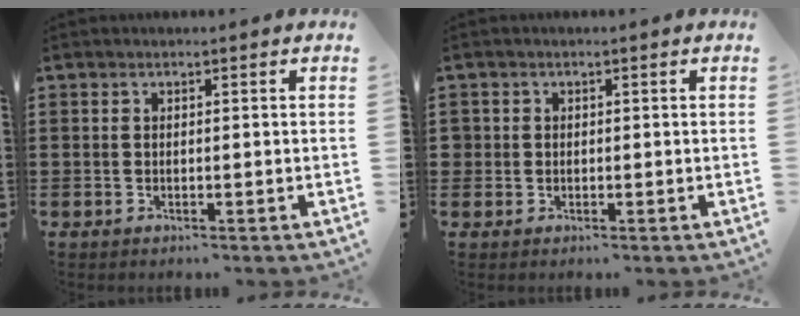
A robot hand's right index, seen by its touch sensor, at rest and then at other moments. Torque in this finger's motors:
{"motor_torque": [-0.41, 0.94, -0.03, 0.00]}